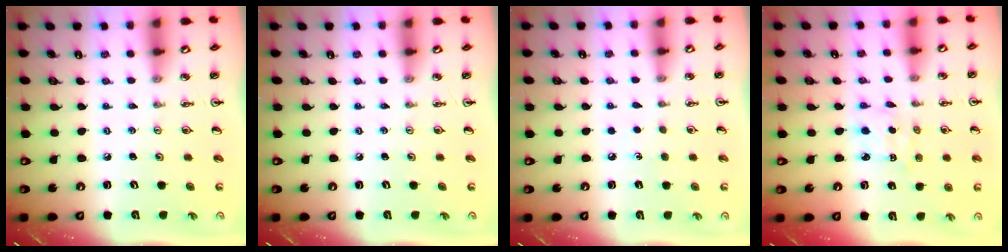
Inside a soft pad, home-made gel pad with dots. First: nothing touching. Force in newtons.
{"total": 0.0}
{"total": 3.9, "press": 3.9, "slide": 0.6}
{"total": 2.3, "press": 2.3, "slide": 0.4}